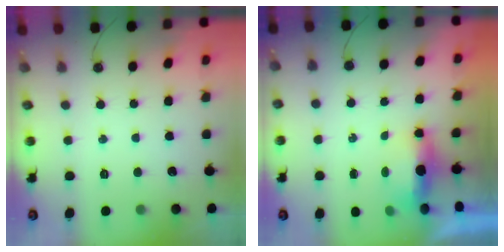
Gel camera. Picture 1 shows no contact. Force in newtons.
{"total": 10.6, "press": 6.1, "slide": 8.7}